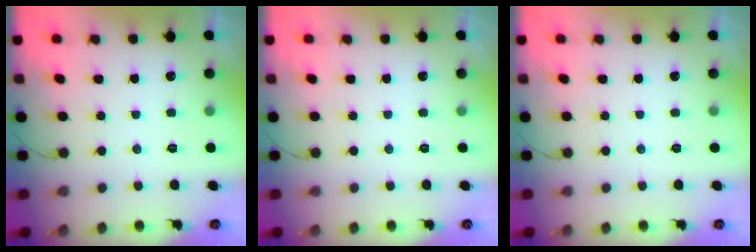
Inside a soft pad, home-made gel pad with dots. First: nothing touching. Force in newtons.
{"total": 0.0}
{"total": 0.0}